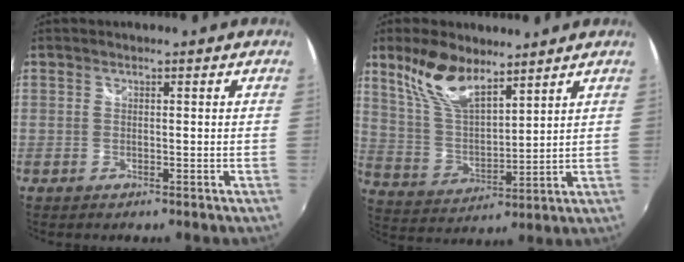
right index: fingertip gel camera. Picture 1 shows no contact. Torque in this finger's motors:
{"motor_torque": [0.30, 0.30, 0.38, 0.10]}